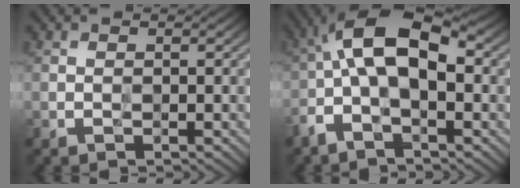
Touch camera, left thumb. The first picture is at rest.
{"total": 10.1, "force": [-0.5, 4.5, 9.0], "torque": [-0.173, 0.028, -0.022]}